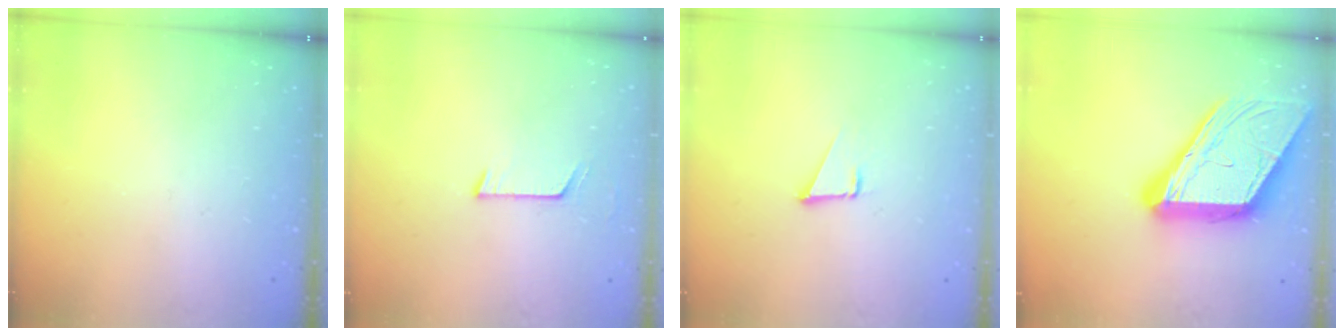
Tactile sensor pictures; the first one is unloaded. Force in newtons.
{"total": 5.9, "press": 5.9, "slide": 0.5}
{"total": 1.7, "press": 1.7, "slide": 0.1}
{"total": 22.4, "press": 22.2, "slide": 2.6}